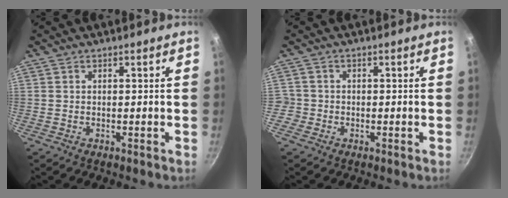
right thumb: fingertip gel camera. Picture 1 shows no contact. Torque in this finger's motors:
{"motor_torque": [-0.03, -0.05, -0.39, 0.34, -0.03]}